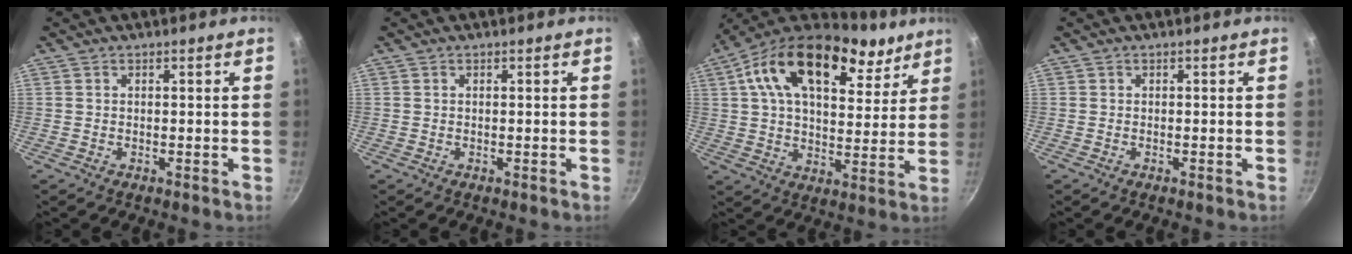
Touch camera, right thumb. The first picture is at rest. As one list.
[{"total": 0.0}, {"total": 23.3, "force": [12.6, 13.0, 14.7], "torque": [-0.226, -0.026, 0.195]}, {"total": 0.0}]